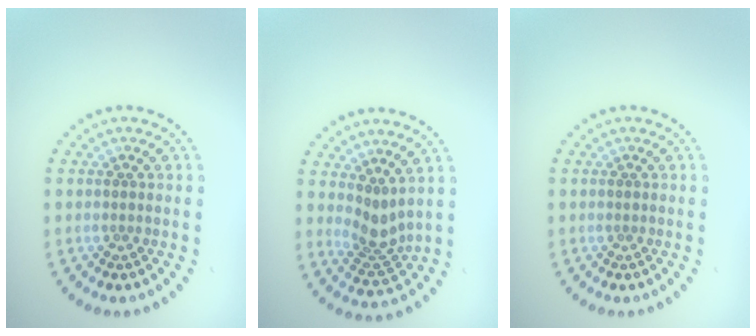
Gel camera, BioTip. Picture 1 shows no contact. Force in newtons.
{"total": 2.6, "press": 1.9, "slide": 1.7}
{"total": 0.0}